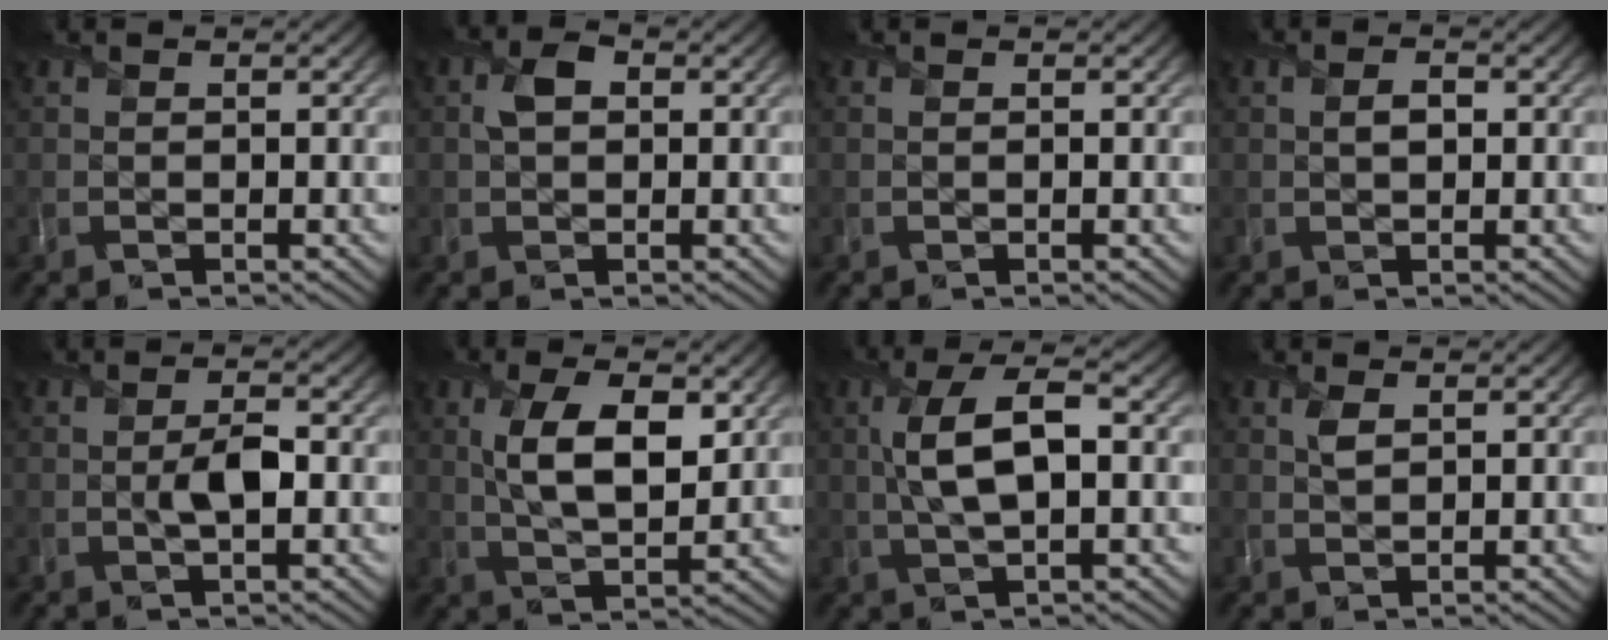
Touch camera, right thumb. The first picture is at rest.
{"total": 2.4, "force": [0.3, 1.8, 1.6], "torque": [-0.035, 0.002, 0.005]}
{"total": 0.0}
{"total": 1.5, "force": [0.1, 1.0, 1.0], "torque": [-0.020, 0.001, 0.002]}
{"total": 2.9, "force": [-0.4, 1.1, 2.6], "torque": [-0.054, 0.002, -0.007]}
{"total": 8.6, "force": [2.1, 3.9, 7.4], "torque": [-0.146, 0.002, 0.038]}
{"total": 7.4, "force": [0.7, 2.7, 6.8], "torque": [-0.146, 0.010, 0.008]}
{"total": 1.6, "force": [0.9, 0.8, 1.1], "torque": [-0.026, 0.000, 0.019]}